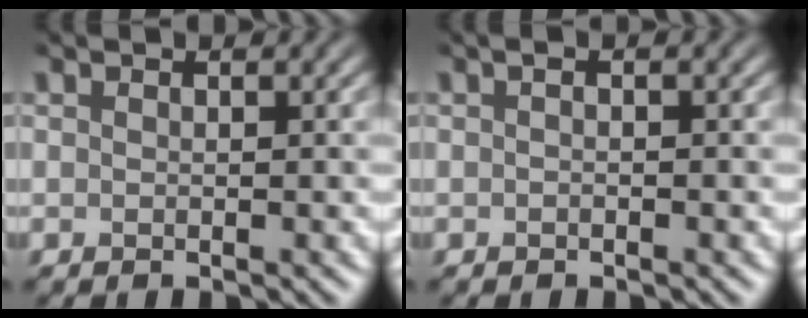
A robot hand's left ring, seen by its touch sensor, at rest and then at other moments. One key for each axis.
{"total": 0.6, "fx": -0.1, "fy": 0.2, "fz": 0.6, "tx": -0.012, "ty": -0.003, "tz": -0.004}